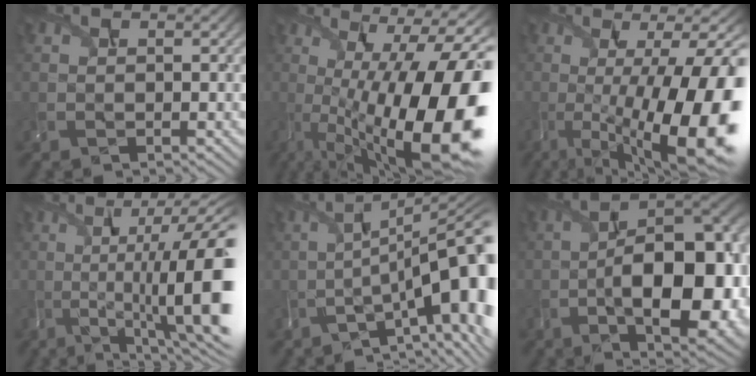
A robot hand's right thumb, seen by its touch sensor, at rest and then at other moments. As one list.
[{"total": 18.4, "force": [-3.5, 6.6, 16.8], "torque": [-0.239, -0.015, -0.049]}, {"total": 18.8, "force": [-3.7, 4.9, 17.8], "torque": [-0.230, -0.004, -0.046]}, {"total": 16.9, "force": [-1.4, 5.1, 16.0], "torque": [-0.241, 0.001, 0.003]}, {"total": 15.3, "force": [-3.8, 4.8, 14.0], "torque": [-0.191, -0.011, -0.039]}, {"total": 16.4, "force": [-3.7, 7.4, 14.2], "torque": [-0.215, -0.017, -0.041]}]